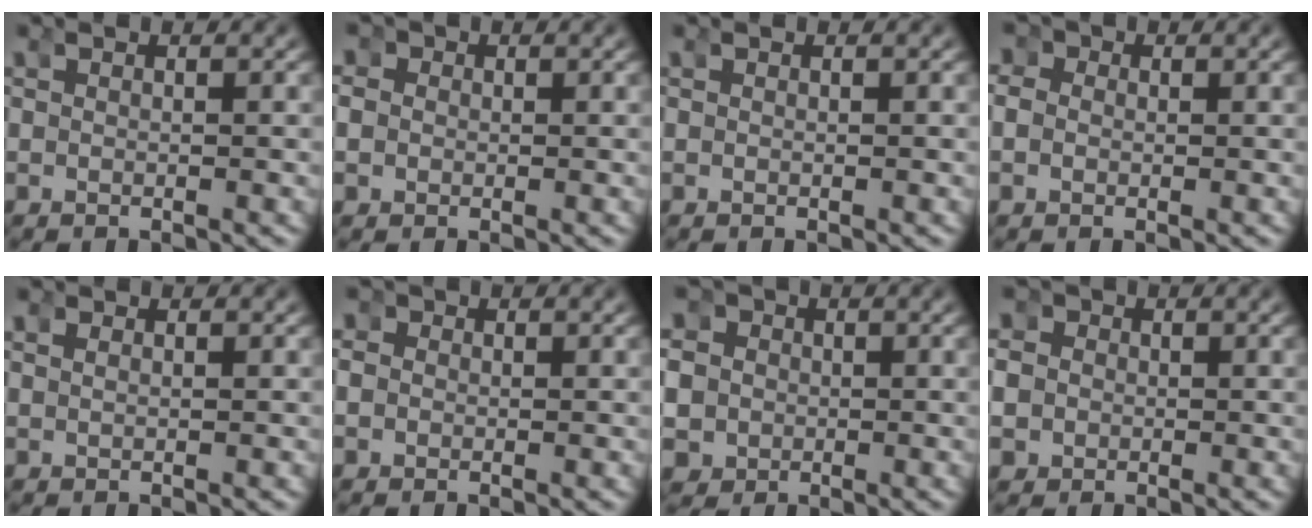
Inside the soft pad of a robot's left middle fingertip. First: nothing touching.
{"total": 3.3, "force": [0.0, 3.1, 1.1], "torque": [-0.040, -0.002, -0.005]}
{"total": 0.0}
{"total": 3.5, "force": [0.3, 3.4, 1.1], "torque": [-0.040, 0.001, -0.006]}
{"total": 0.7, "force": [0.4, 0.5, 0.3], "torque": [-0.014, -0.003, 0.011]}
{"total": 2.8, "force": [0.0, 2.7, 0.9], "torque": [-0.036, -0.002, -0.005]}
{"total": 8.4, "force": [-0.5, 7.8, 3.2], "torque": [-0.094, -0.024, -0.013]}
{"total": 5.3, "force": [-0.1, 5.0, 1.9], "torque": [-0.061, -0.008, -0.009]}